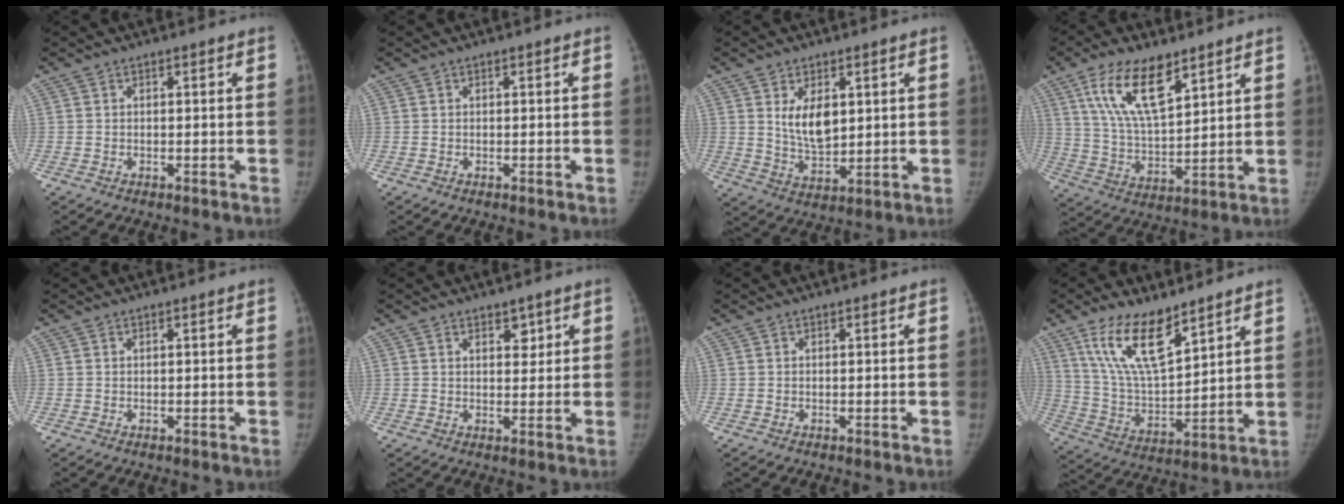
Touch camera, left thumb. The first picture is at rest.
{"total": 0.0}
{"total": 8.1, "force": [2.4, 4.5, 6.3], "torque": [-0.087, -0.022, 0.055]}
{"total": 14.5, "force": [8.3, 5.9, 10.4], "torque": [-0.170, -0.034, 0.162]}
{"total": 0.0}
{"total": 2.9, "force": [1.7, 1.7, 1.6], "torque": [-0.003, -0.010, 0.028]}
{"total": 0.0}
{"total": 14.9, "force": [9.6, 5.4, 10.1], "torque": [-0.164, -0.052, 0.196]}